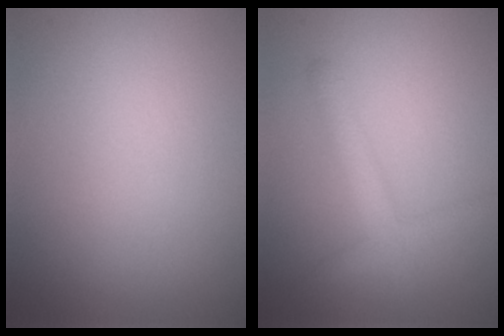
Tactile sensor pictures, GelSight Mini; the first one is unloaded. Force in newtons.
{"total": 2.0, "press": 2.0, "slide": 0.1}